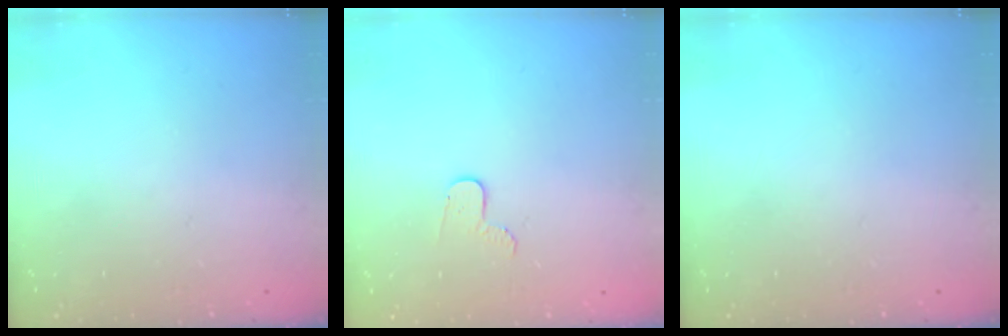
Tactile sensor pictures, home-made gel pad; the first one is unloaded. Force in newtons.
{"total": 4.9, "press": 4.8, "slide": 0.4}
{"total": 0.0}